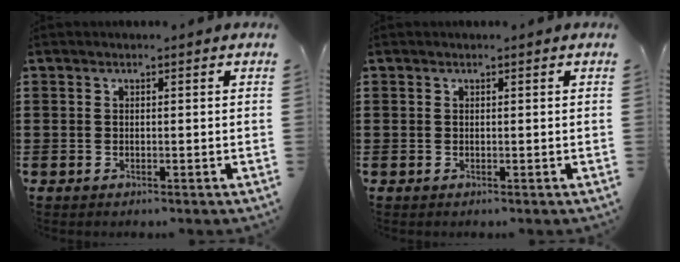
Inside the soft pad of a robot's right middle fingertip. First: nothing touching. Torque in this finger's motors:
{"motor_torque": [-0.02, -0.06, -0.02, -0.01]}